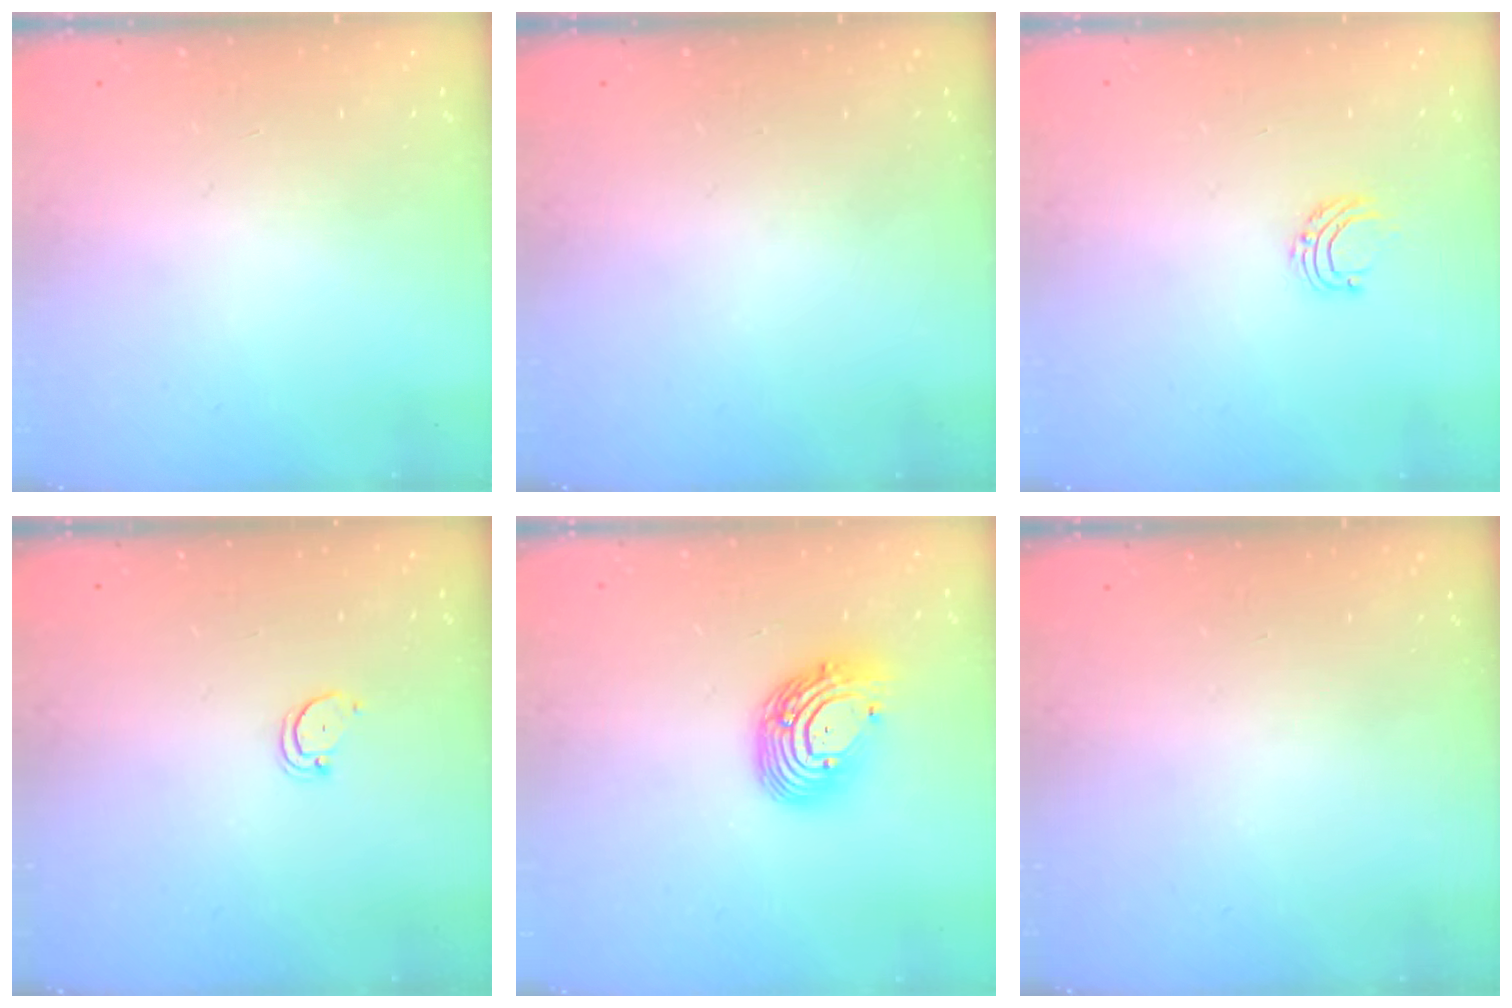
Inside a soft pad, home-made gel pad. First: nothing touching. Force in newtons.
{"total": 0.0}
{"total": 5.2, "press": 5.1, "slide": 0.5}
{"total": 2.5, "press": 2.5, "slide": 0.2}
{"total": 12.8, "press": 12.8, "slide": 1.2}
{"total": 0.0}